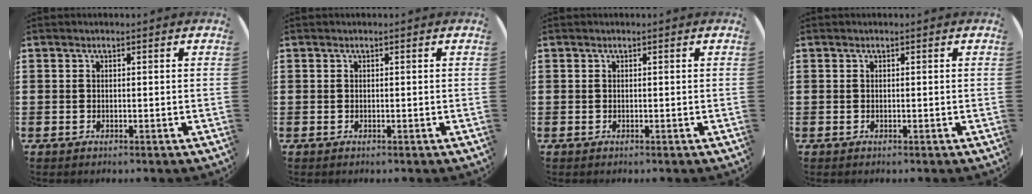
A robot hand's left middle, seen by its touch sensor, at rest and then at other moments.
{"total": 0.0}
{"total": 0.0}
{"total": 0.0}